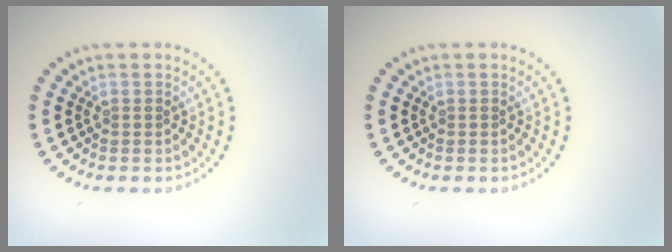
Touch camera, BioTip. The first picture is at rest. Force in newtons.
{"total": 0.0}